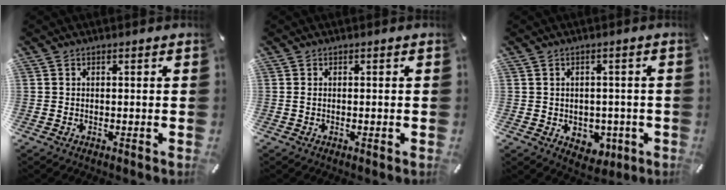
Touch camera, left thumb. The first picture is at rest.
{"total": 1.0, "force": [-0.1, 0.3, 0.9], "torque": [-0.016, 0.000, -0.003]}
{"total": 4.5, "force": [-0.5, 4.2, 1.7], "torque": [-0.011, 0.002, -0.008]}